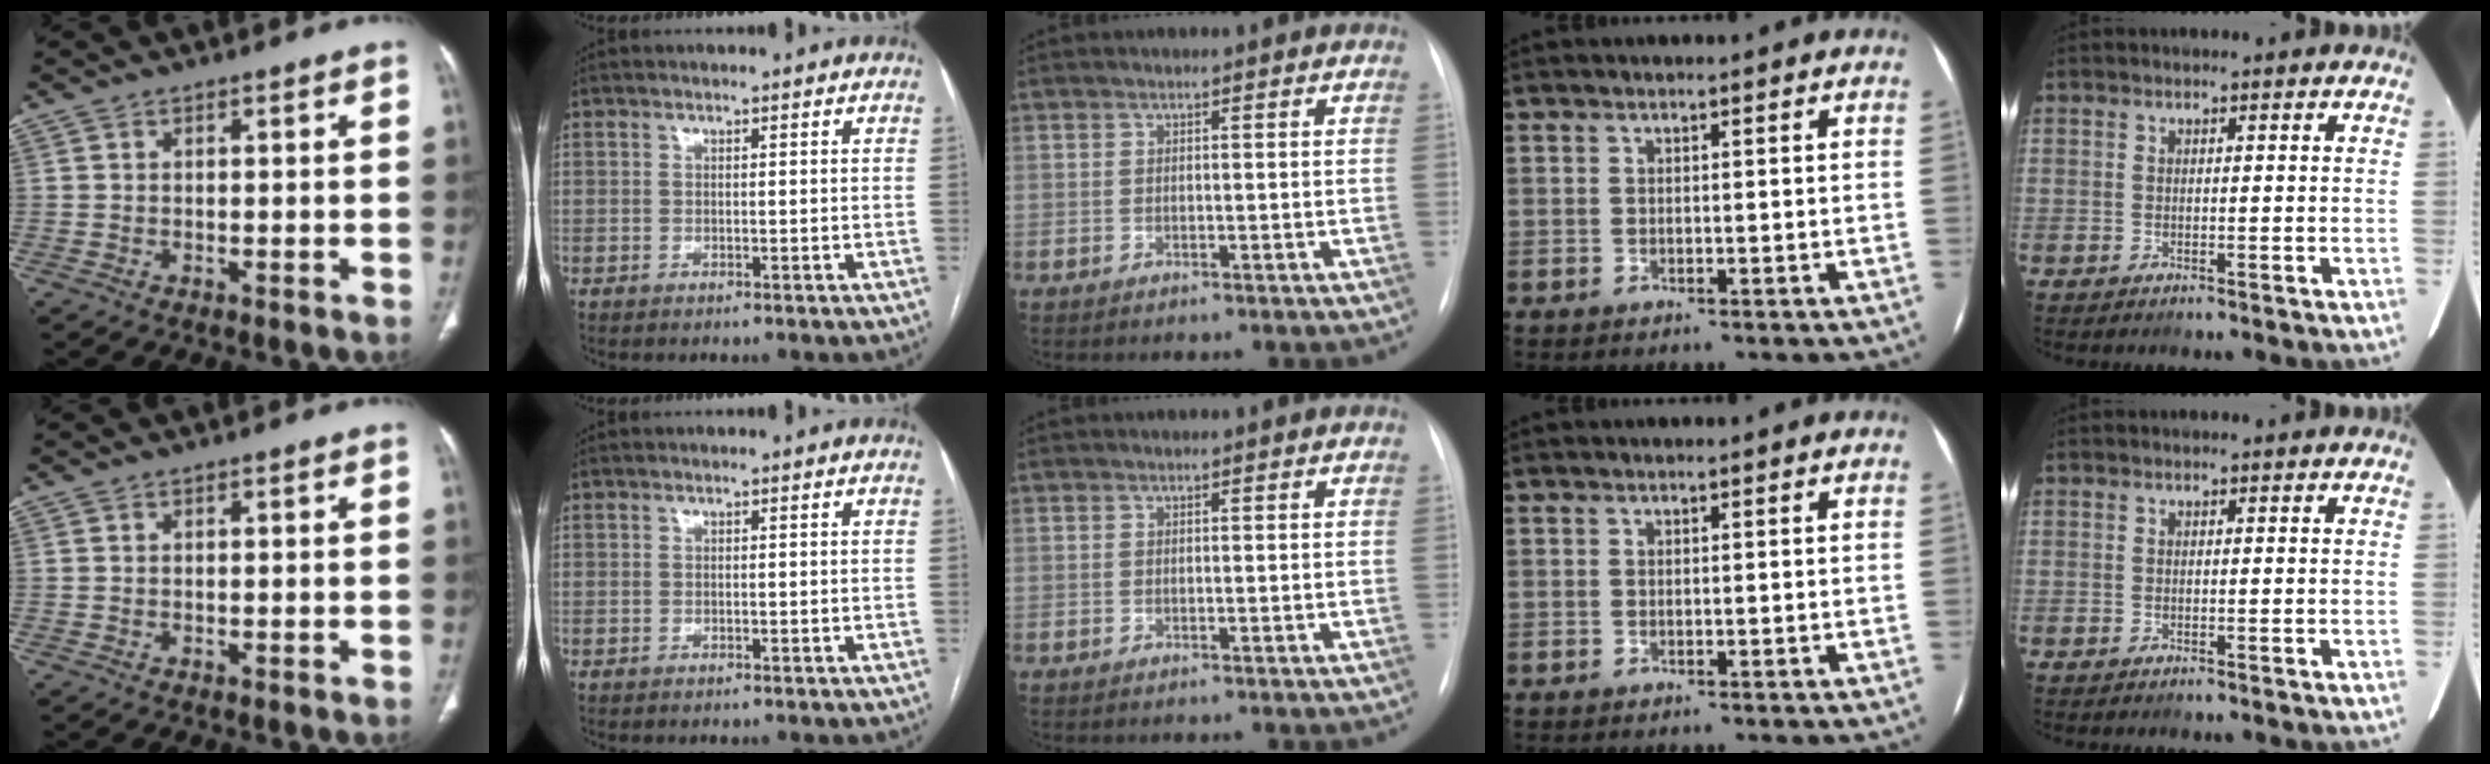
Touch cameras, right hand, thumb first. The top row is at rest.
{}